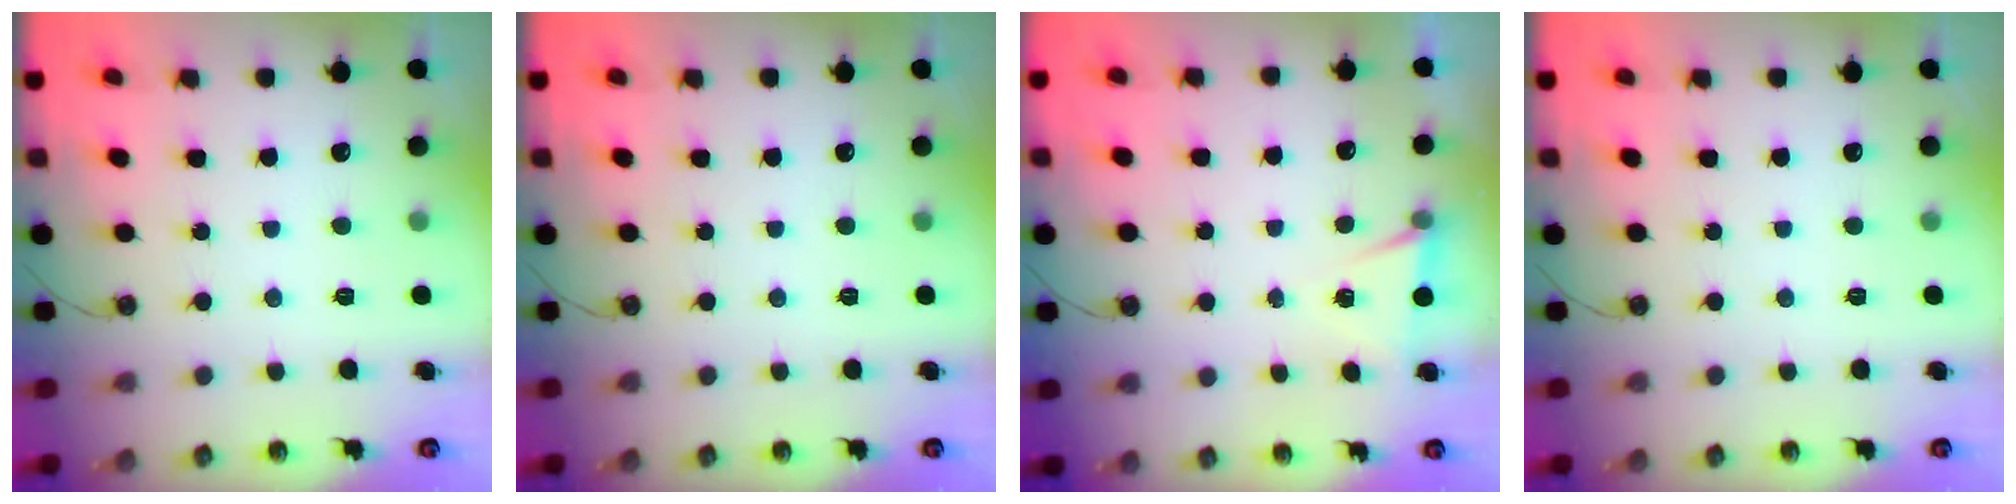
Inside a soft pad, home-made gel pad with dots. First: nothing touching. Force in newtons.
{"total": 0.0}
{"total": 4.6, "press": 1.6, "slide": 4.3}
{"total": 0.0}